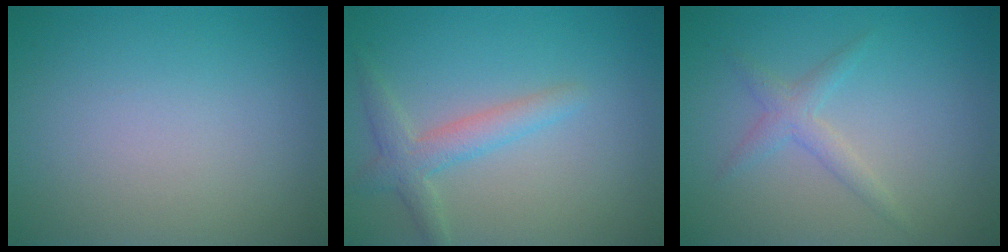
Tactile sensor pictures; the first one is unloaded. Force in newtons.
{"total": 2.7, "press": 2.7, "slide": 0.3}
{"total": 1.7, "press": 1.7, "slide": 0.0}